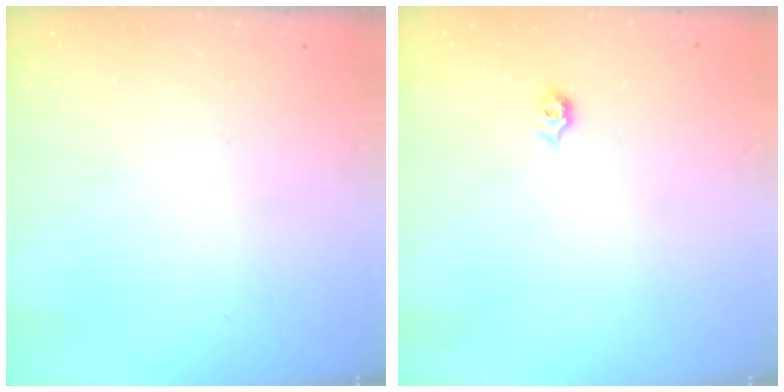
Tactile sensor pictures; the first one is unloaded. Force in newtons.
{"total": 5.3, "press": 5.2, "slide": 0.8}